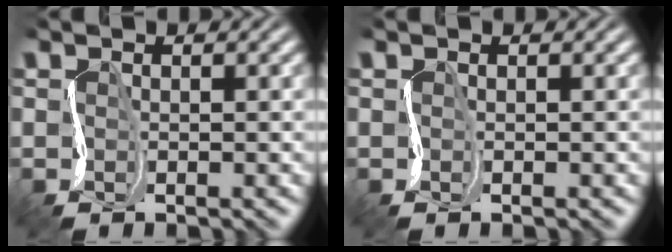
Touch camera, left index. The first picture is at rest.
{"total": 0.0}